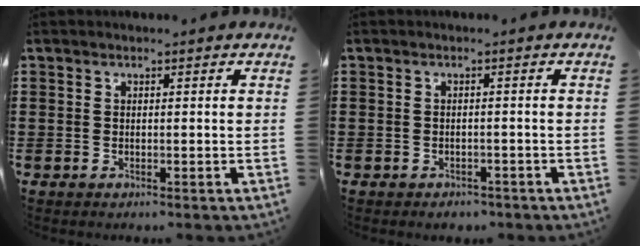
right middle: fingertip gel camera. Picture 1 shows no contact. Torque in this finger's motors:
{"motor_torque": [0.03, -0.03, -0.46, -0.02]}